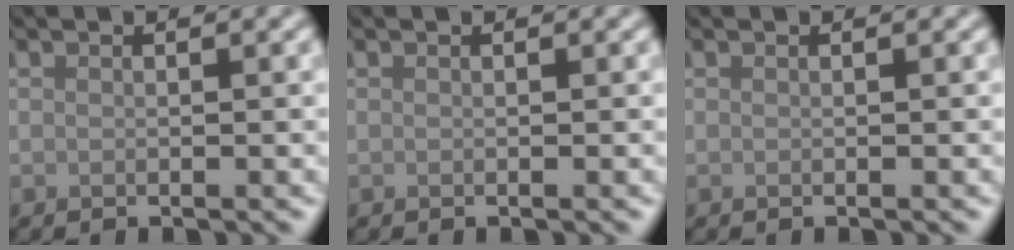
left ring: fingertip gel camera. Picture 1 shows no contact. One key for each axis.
{"total": 0.0}
{"total": 0.0}